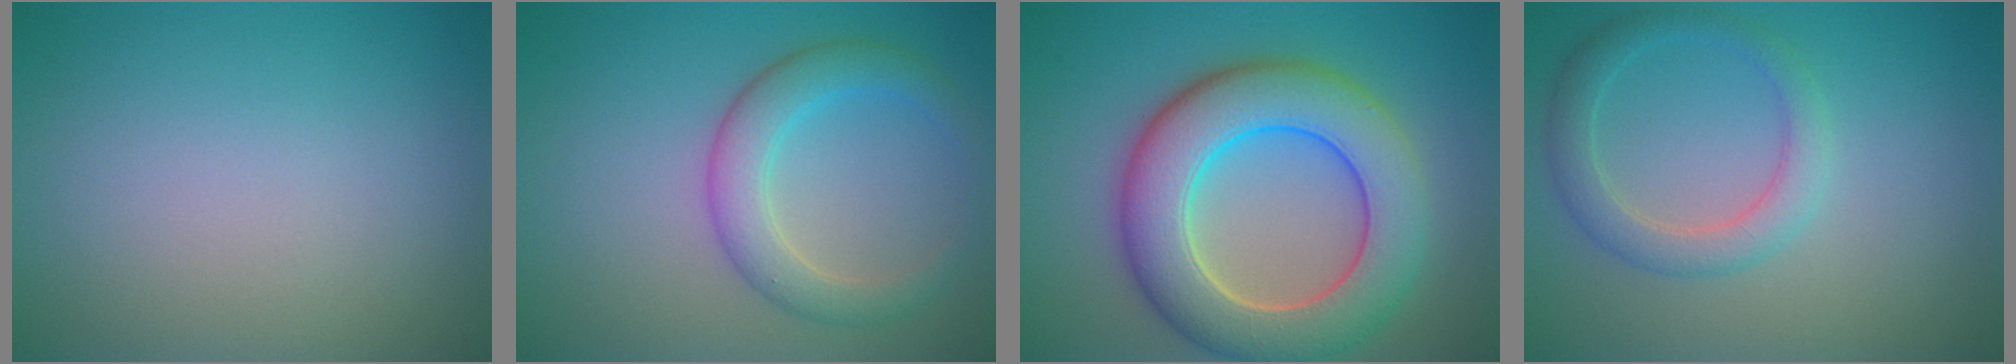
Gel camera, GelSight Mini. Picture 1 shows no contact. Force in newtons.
{"total": 3.9, "press": 3.9, "slide": 0.0}
{"total": 9.8, "press": 9.8, "slide": 0.4}
{"total": 2.8, "press": 2.8, "slide": 0.2}